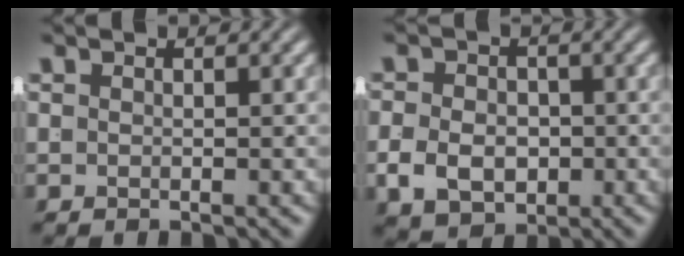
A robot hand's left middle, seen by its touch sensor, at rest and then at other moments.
{"total": 4.6, "force": [-1.5, 3.5, 2.5], "torque": [-0.035, -0.012, -0.017]}